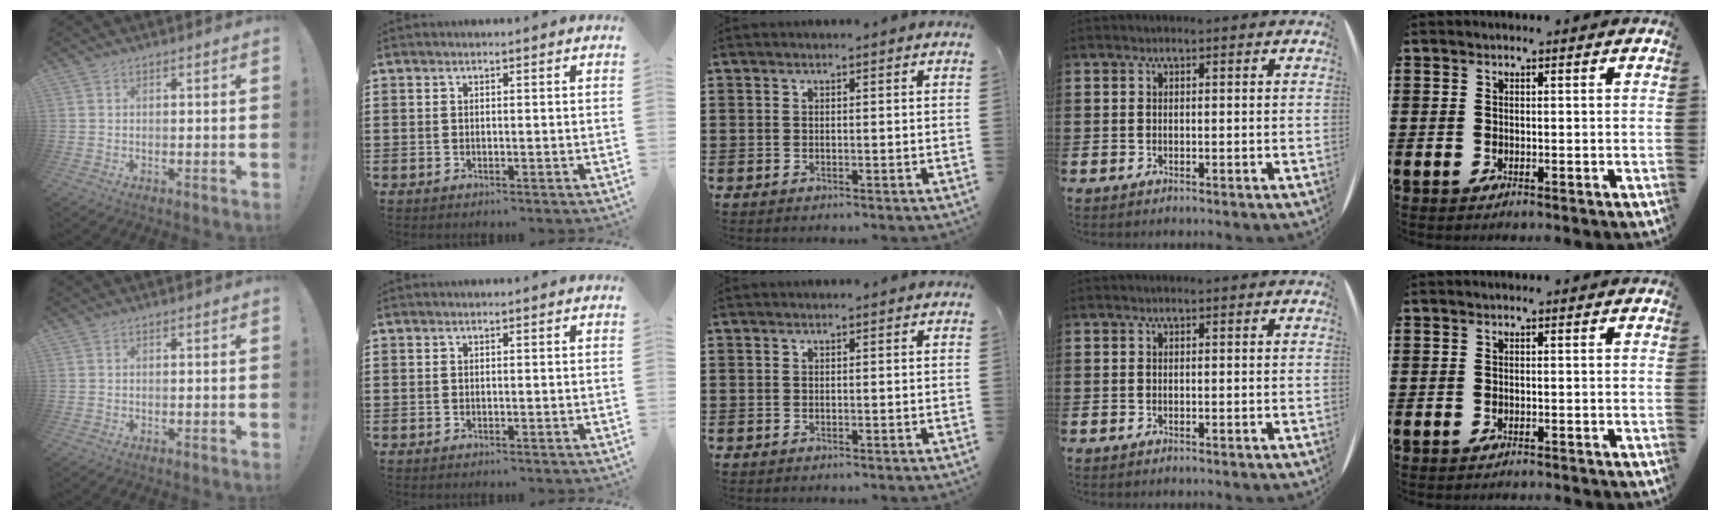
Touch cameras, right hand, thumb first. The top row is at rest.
{}